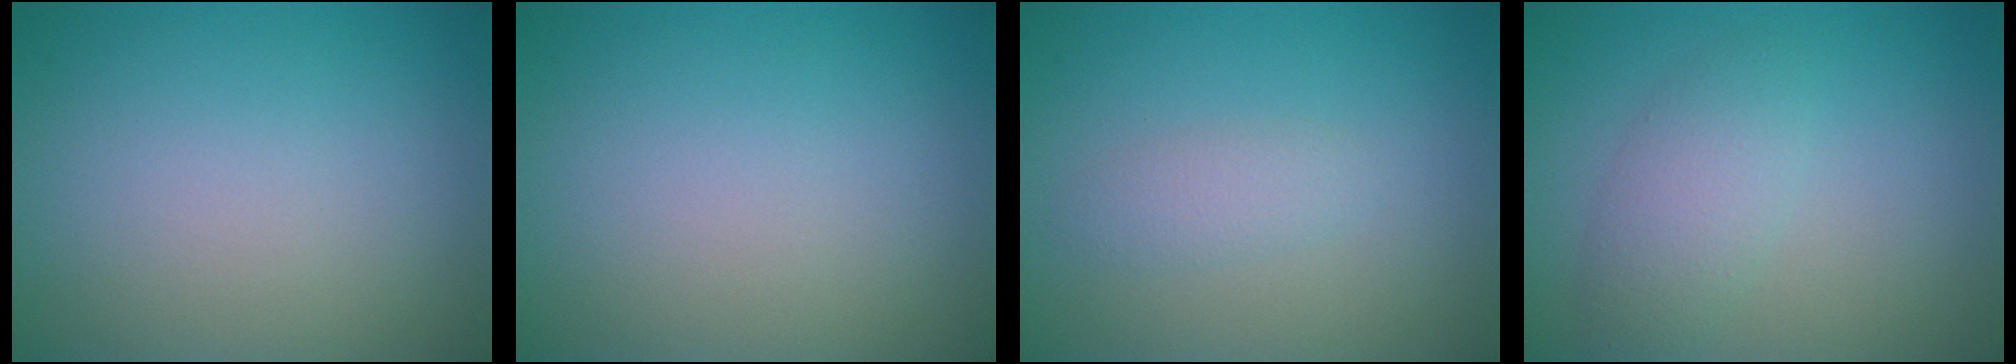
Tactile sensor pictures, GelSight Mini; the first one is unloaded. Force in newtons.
{"total": 0.0}
{"total": 1.5, "press": 1.5, "slide": 0.0}
{"total": 2.9, "press": 2.9, "slide": 0.0}